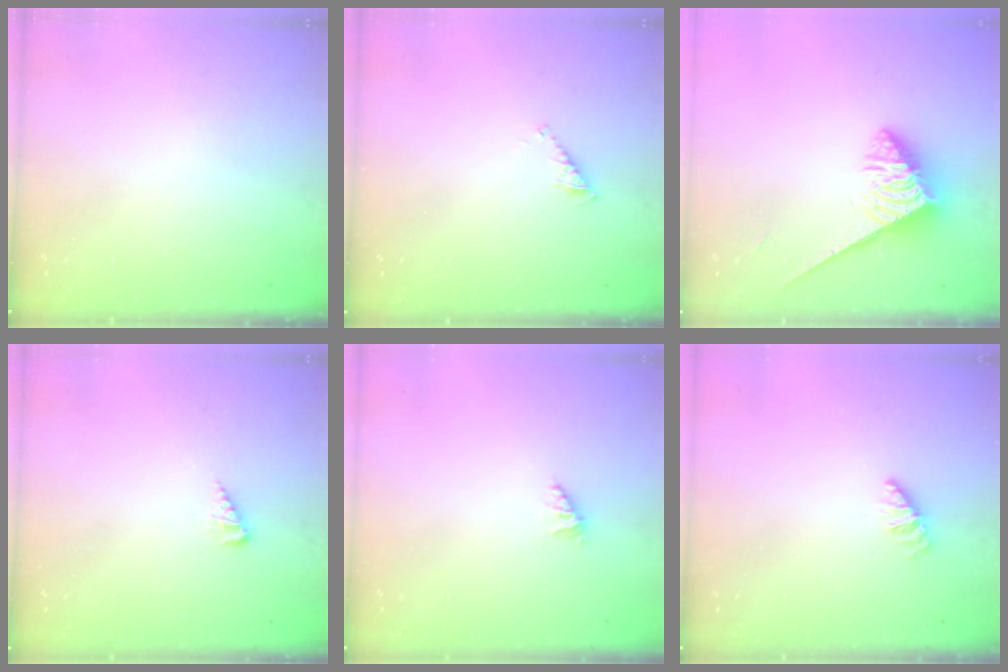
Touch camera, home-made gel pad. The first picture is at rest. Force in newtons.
{"total": 2.7, "press": 2.6, "slide": 0.3}
{"total": 4.0, "press": 4.0, "slide": 0.2}
{"total": 4.0, "press": 4.0, "slide": 0.4}
{"total": 1.5, "press": 1.5, "slide": 0.3}
{"total": 0.0}